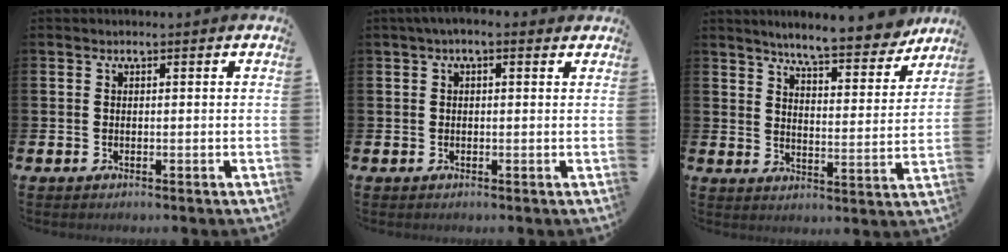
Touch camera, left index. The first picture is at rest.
{"total": 1.2, "force": [0.5, 0.5, 1.0], "torque": [-0.009, 0.003, 0.005]}
{"total": 7.6, "force": [7.2, 0.5, 2.3], "torque": [-0.043, -0.056, 0.121]}